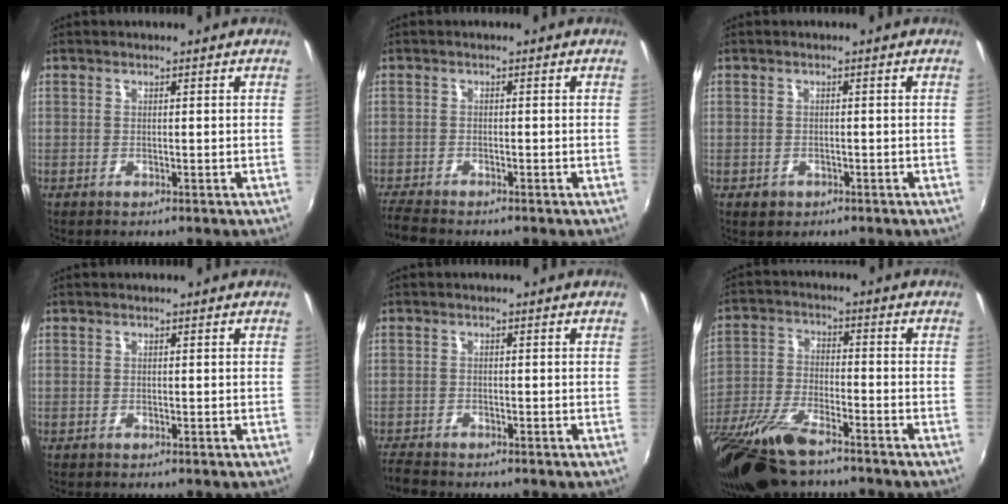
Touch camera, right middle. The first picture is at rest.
{"total": 3.9, "force": [-3.7, 0.4, 1.3], "torque": [-0.040, -0.020, -0.073]}
{"total": 1.9, "force": [-0.9, 1.6, 0.7], "torque": [-0.014, -0.003, -0.012]}
{"total": 0.0}
{"total": 3.0, "force": [-2.9, 0.4, 0.7], "torque": [-0.026, -0.017, -0.061]}
{"total": 17.3, "force": [-13.1, 4.9, 10.2], "torque": [-0.225, -0.046, -0.246]}